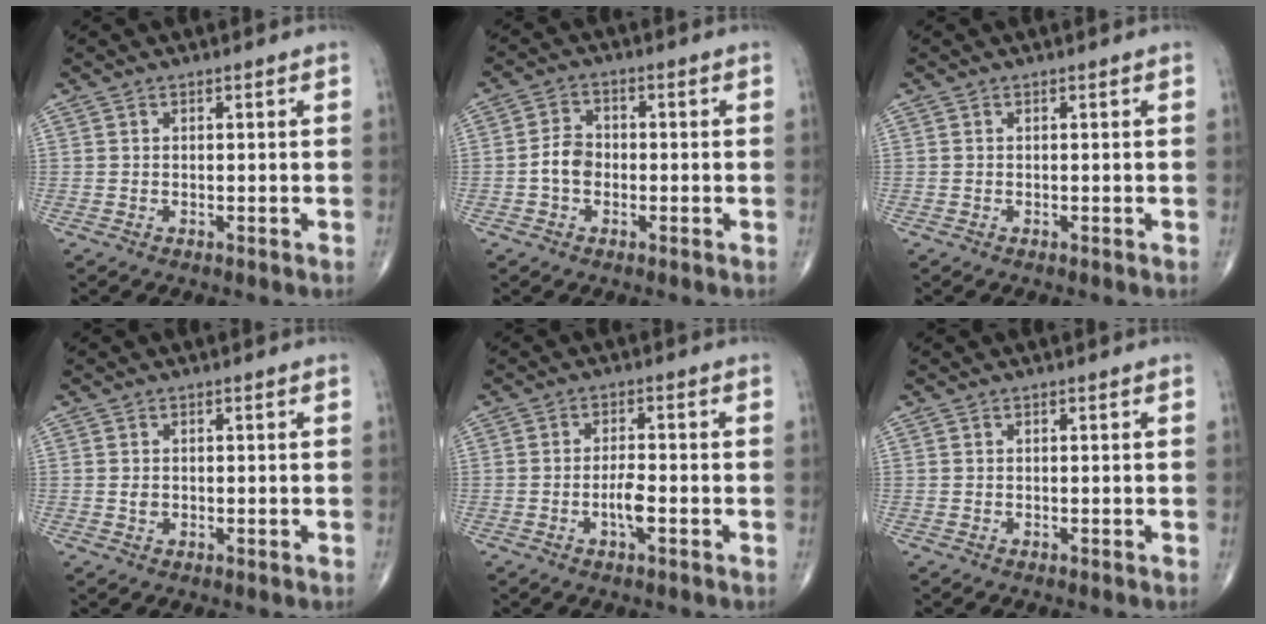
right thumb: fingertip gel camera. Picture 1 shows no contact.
{"total": 4.5, "force": [-1.0, 3.3, 2.8], "torque": [-0.043, 0.015, -0.026]}
{"total": 0.0}
{"total": 1.0, "force": [-0.1, 0.7, 0.7], "torque": [-0.013, -0.002, -0.001]}
{"total": 3.5, "force": [-1.4, 0.9, 3.1], "torque": [-0.057, 0.005, -0.027]}
{"total": 0.0}